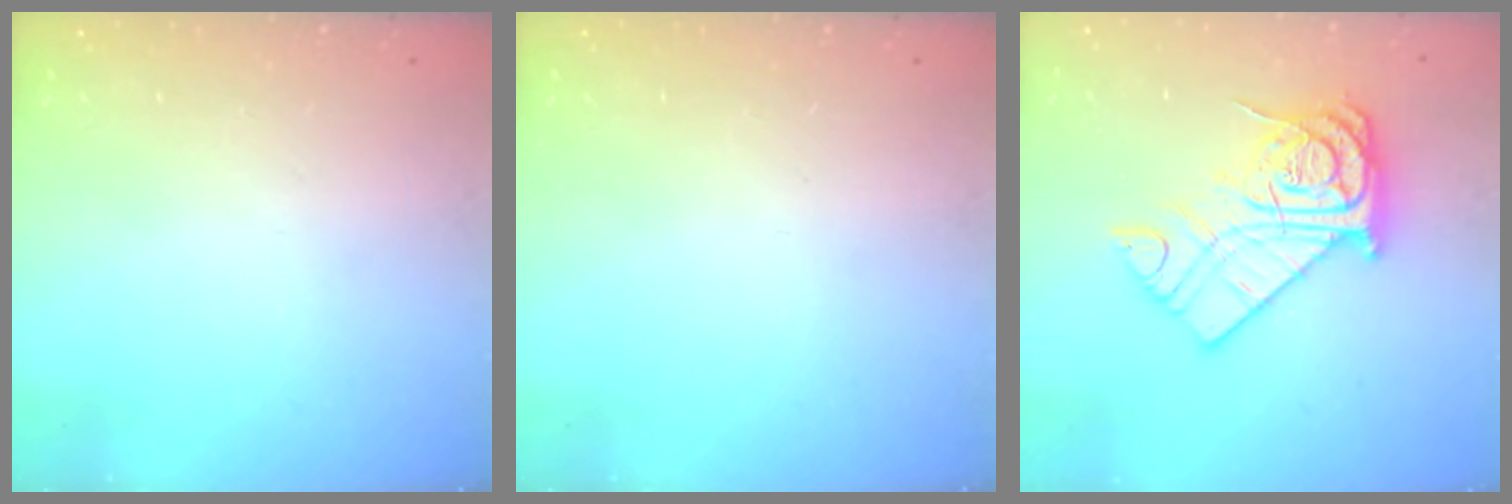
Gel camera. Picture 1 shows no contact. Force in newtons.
{"total": 0.0}
{"total": 16.8, "press": 16.7, "slide": 1.7}